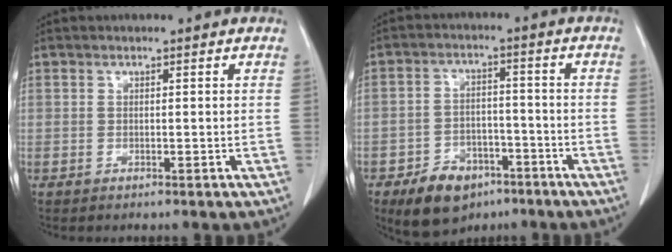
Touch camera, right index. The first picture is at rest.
{"total": 8.9, "force": [-5.6, 5.6, 4.1], "torque": [-0.078, 0.008, -0.085]}